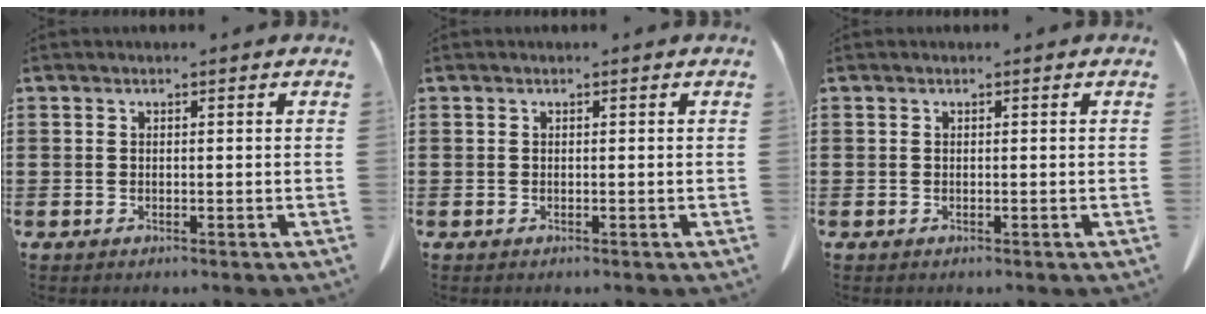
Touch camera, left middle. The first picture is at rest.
{"total": 0.0}
{"total": 0.0}